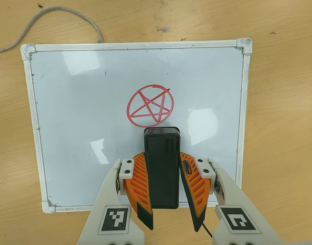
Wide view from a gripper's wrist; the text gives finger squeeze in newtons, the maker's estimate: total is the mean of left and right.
{"total": 9.1, "left": 7.4, "right": 10.8}